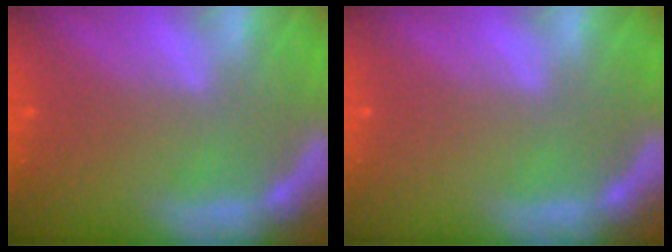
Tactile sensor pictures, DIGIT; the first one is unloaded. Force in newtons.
{"total": 0.0}